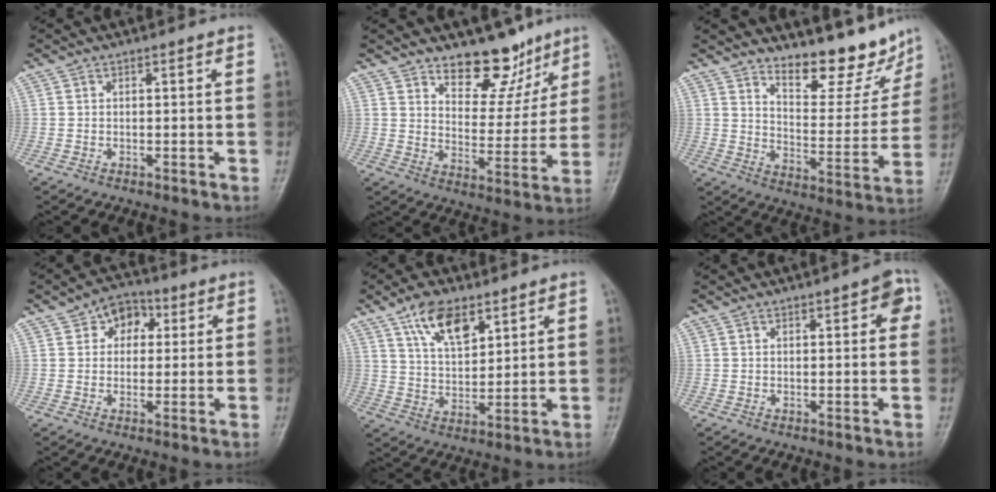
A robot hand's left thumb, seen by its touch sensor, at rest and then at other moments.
{"total": 11.5, "force": [8.7, 5.8, 4.8], "torque": [-0.023, -0.064, 0.140]}
{"total": 13.7, "force": [11.9, 4.1, 5.5], "torque": [-0.043, -0.097, 0.177]}
{"total": 6.6, "force": [2.3, 5.1, 3.5], "torque": [-0.010, 0.002, 0.025]}
{"total": 9.9, "force": [5.9, 4.7, 6.4], "torque": [-0.096, -0.030, 0.113]}
{"total": 3.9, "force": [1.4, 1.6, 3.2], "torque": [-0.023, 0.002, 0.010]}